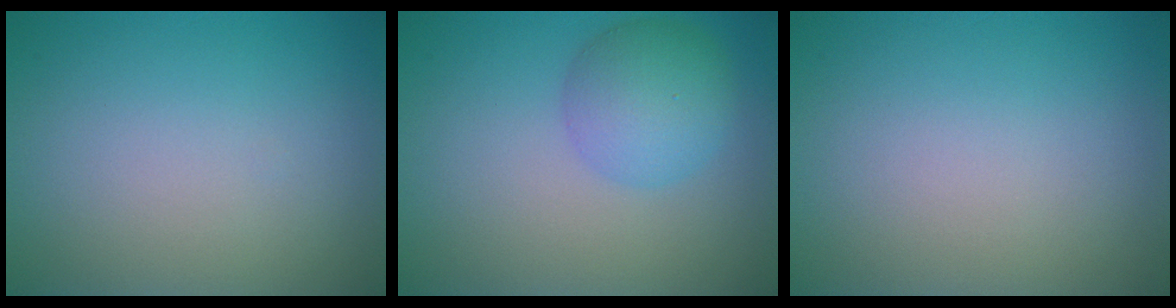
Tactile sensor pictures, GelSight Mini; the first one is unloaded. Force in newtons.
{"total": 4.2, "press": 4.2, "slide": 0.2}
{"total": 0.0}